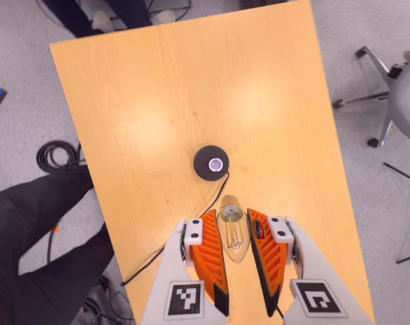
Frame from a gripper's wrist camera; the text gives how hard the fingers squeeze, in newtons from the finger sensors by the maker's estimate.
{"total": 12.6, "left": 14.0, "right": 11.1}